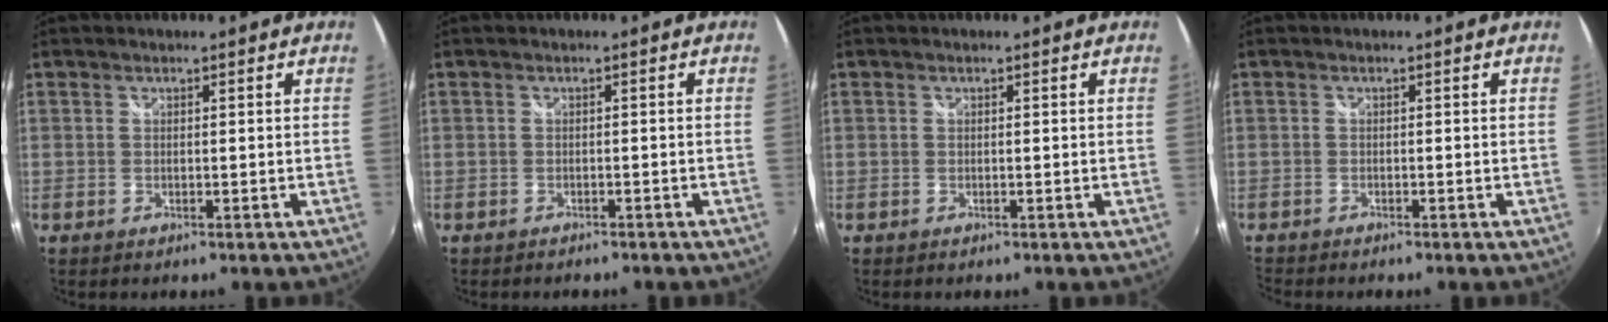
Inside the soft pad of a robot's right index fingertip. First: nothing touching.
{"total": 2.2, "force": [-2.0, 0.5, 0.7], "torque": [-0.019, -0.012, -0.029]}
{"total": 0.0}
{"total": 2.1, "force": [-2.0, 0.0, 0.5], "torque": [-0.020, -0.013, -0.040]}